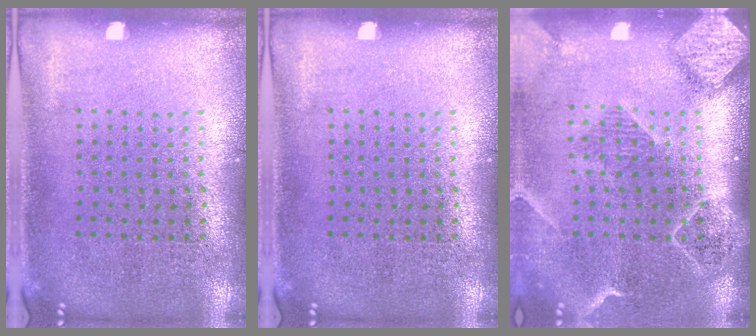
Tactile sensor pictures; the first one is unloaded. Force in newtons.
{"total": 0.0}
{"total": 2.5, "press": 2.0, "slide": 1.4}